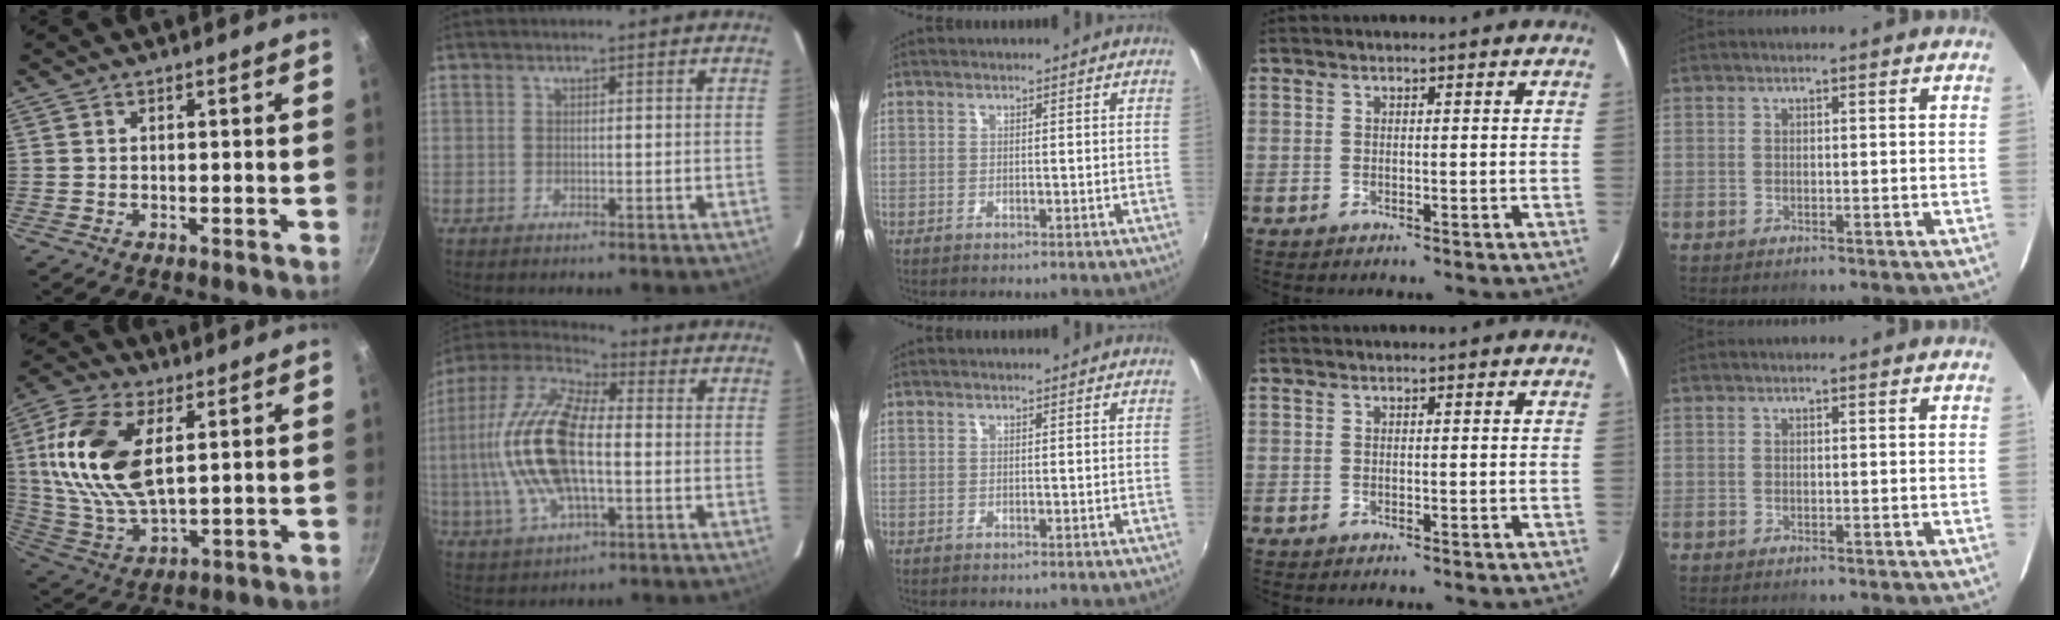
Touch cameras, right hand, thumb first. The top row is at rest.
{"thumb": {"total": 18.5, "force": [4.7, 9.8, 14.9], "torque": [-0.290, -0.008, 0.096]}, "index": {"total": 19.5, "force": [-1.0, 8.3, 17.7], "torque": [-0.369, 0.006, -0.024]}}